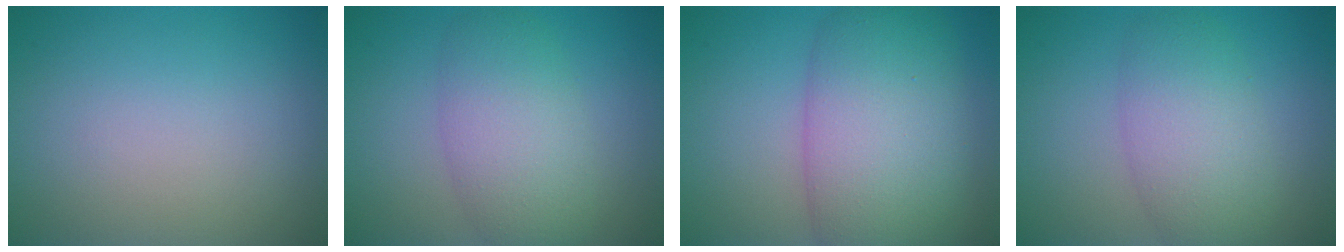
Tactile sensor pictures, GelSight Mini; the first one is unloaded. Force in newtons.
{"total": 5.5, "press": 5.5, "slide": 0.4}
{"total": 10.3, "press": 10.3, "slide": 0.2}
{"total": 5.2, "press": 5.2, "slide": 0.1}